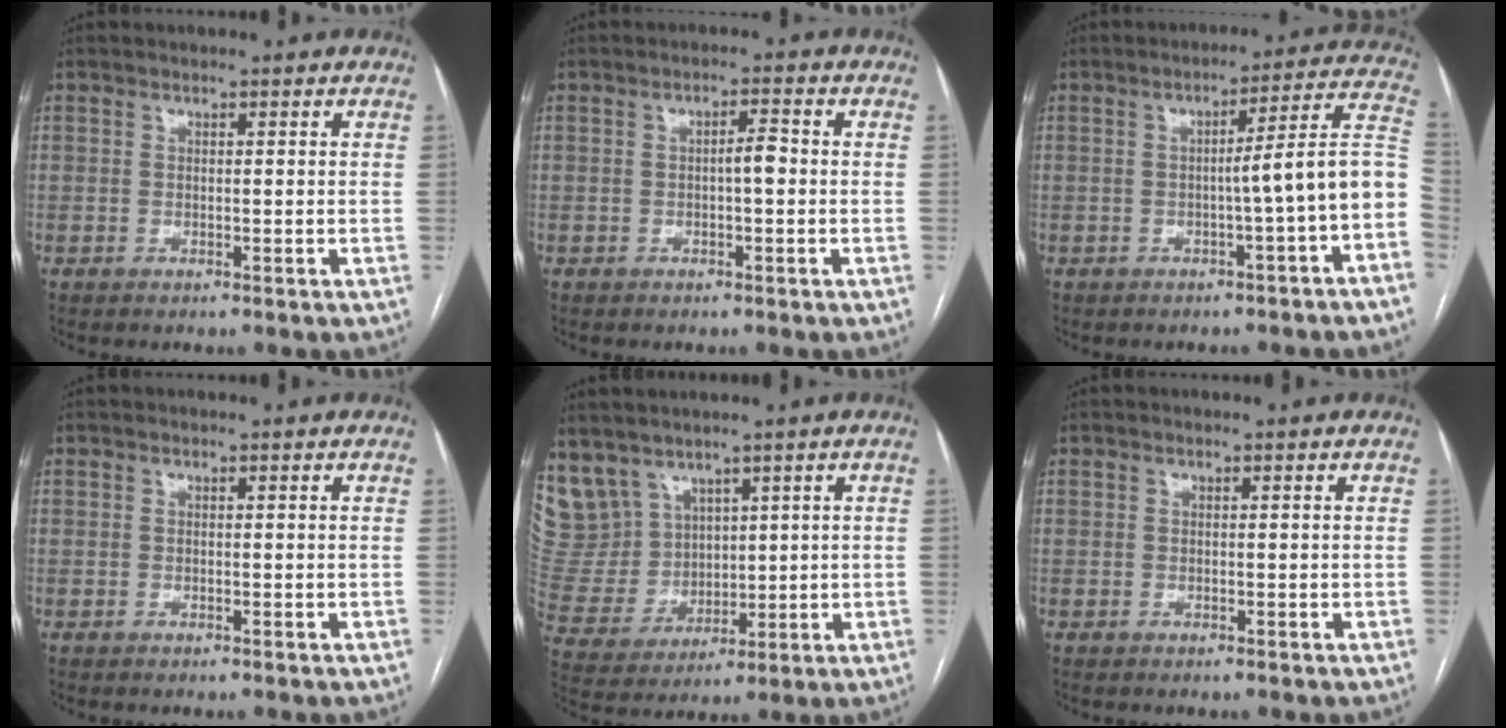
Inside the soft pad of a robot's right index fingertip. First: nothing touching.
{"total": 2.5, "force": [-0.3, 0.5, 2.4], "torque": [-0.037, 0.005, -0.006]}
{"total": 10.2, "force": [-2.4, -1.0, 9.9], "torque": [-0.120, 0.028, -0.039]}
{"total": 0.0}
{"total": 10.6, "force": [7.2, 7.4, 2.2], "torque": [-0.072, 0.032, 0.172]}
{"total": 0.0}